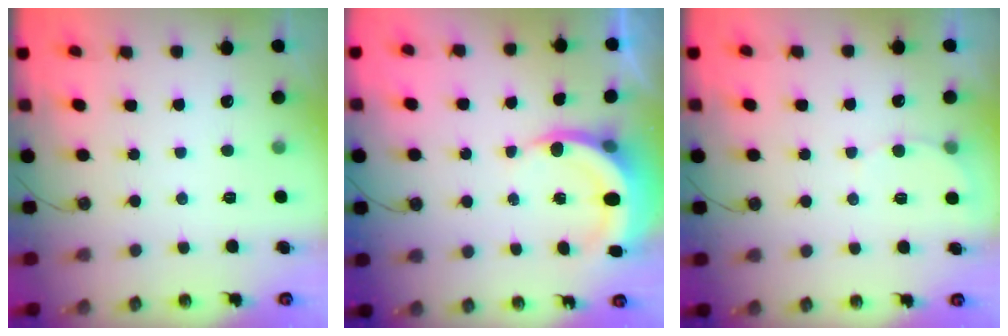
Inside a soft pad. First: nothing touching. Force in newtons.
{"total": 6.3, "press": 6.1, "slide": 1.6}
{"total": 4.4, "press": 4.4, "slide": 0.4}